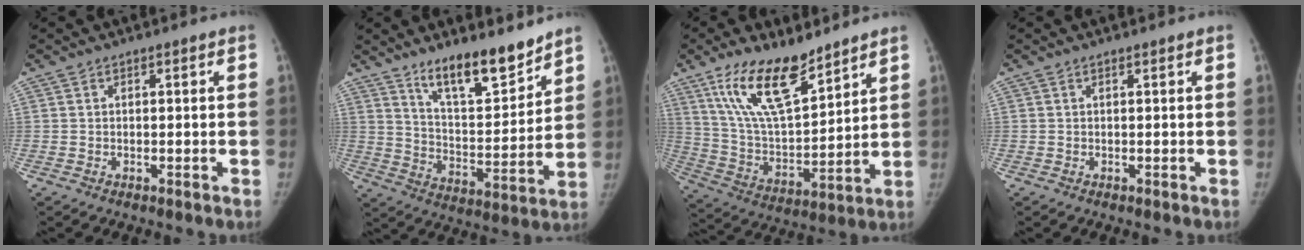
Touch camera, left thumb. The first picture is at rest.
{"total": 14.0, "force": [10.9, 4.0, 7.8], "torque": [-0.095, -0.084, 0.189]}
{"total": 17.1, "force": [11.4, 6.3, 11.2], "torque": [-0.172, -0.061, 0.224]}
{"total": 0.0}